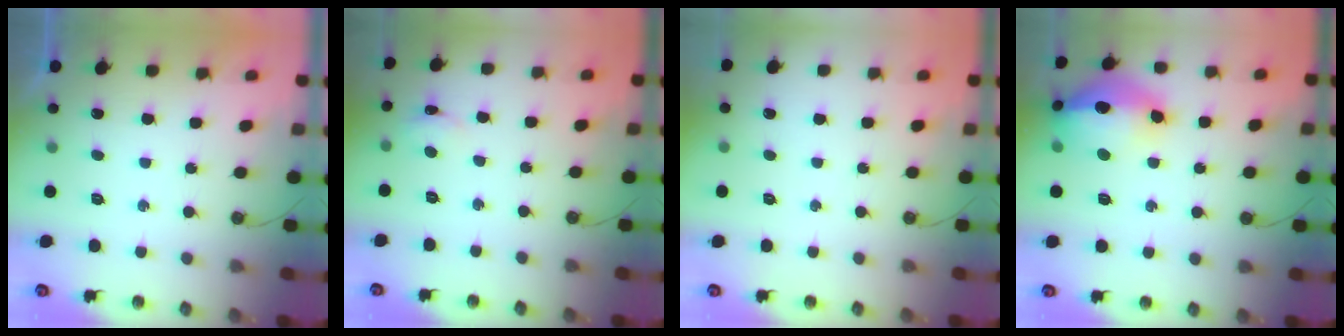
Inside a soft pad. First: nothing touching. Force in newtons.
{"total": 3.6, "press": 3.5, "slide": 0.4}
{"total": 0.0}
{"total": 19.3, "press": 19.2, "slide": 1.6}